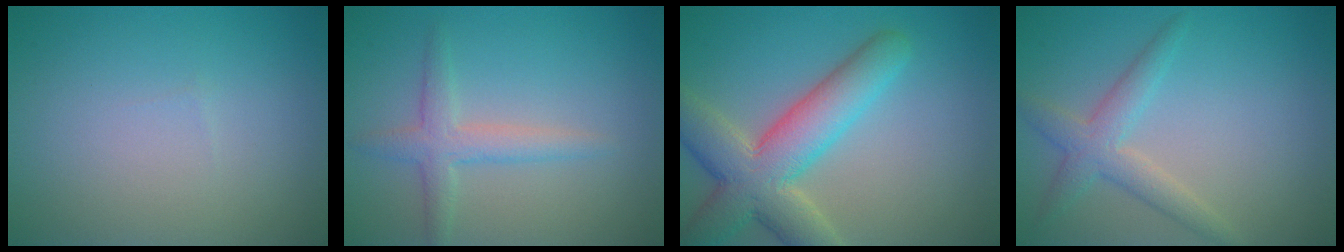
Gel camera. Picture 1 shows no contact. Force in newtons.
{"total": 2.7, "press": 2.7, "slide": 0.0}
{"total": 7.9, "press": 7.8, "slide": 0.6}
{"total": 3.1, "press": 3.0, "slide": 0.2}